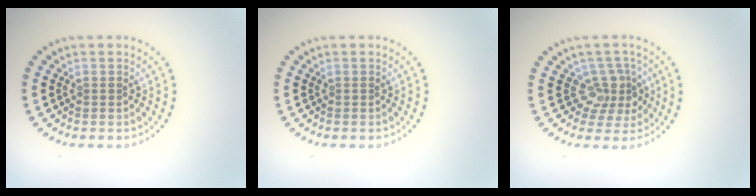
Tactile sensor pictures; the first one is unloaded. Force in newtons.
{"total": 0.0}
{"total": 2.9, "press": 2.2, "slide": 1.8}